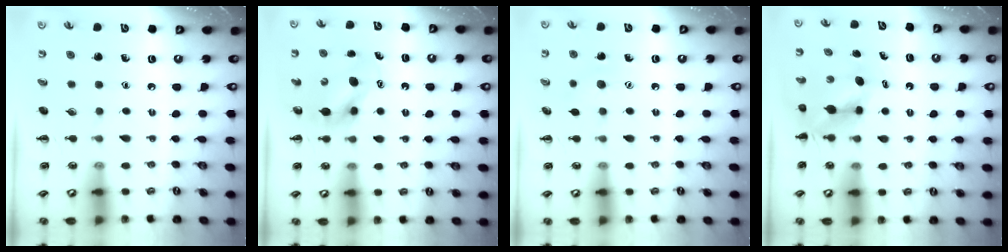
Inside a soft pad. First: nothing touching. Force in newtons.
{"total": 6.6, "press": 6.6, "slide": 0.7}
{"total": 6.7, "press": 6.5, "slide": 1.3}
{"total": 4.9, "press": 4.9, "slide": 0.4}